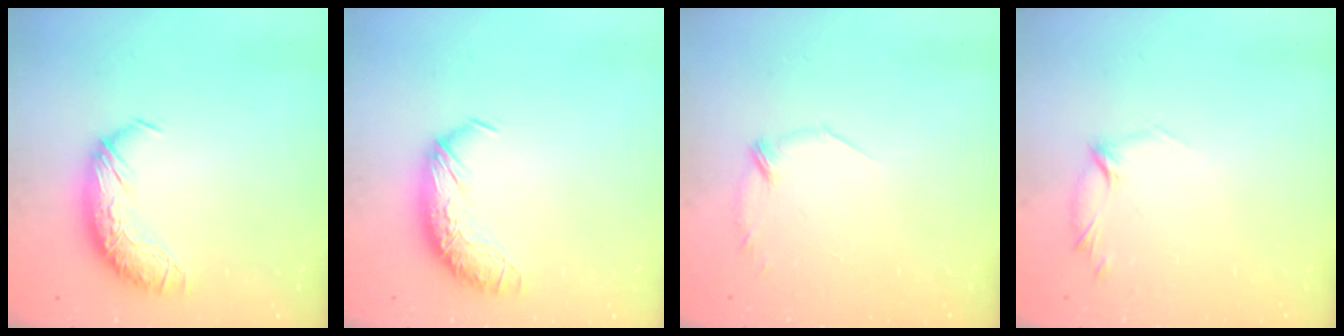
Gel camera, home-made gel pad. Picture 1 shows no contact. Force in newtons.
{"total": 0.0}
{"total": 6.1, "press": 6.0, "slide": 1.1}
{"total": 6.4, "press": 6.3, "slide": 1.0}